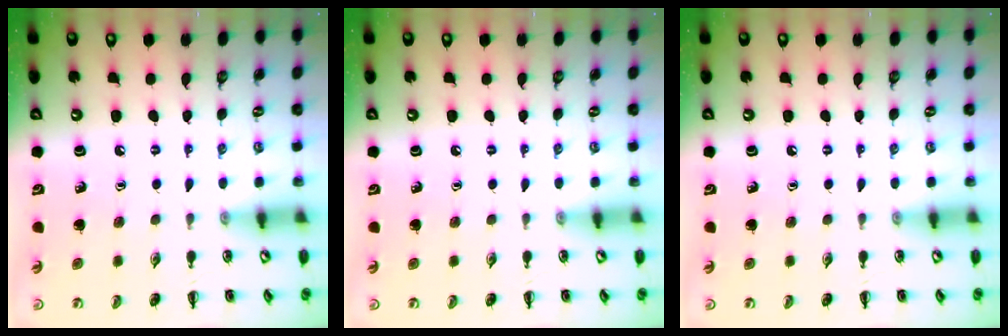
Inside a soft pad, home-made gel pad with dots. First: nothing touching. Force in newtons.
{"total": 0.0}
{"total": 0.0}